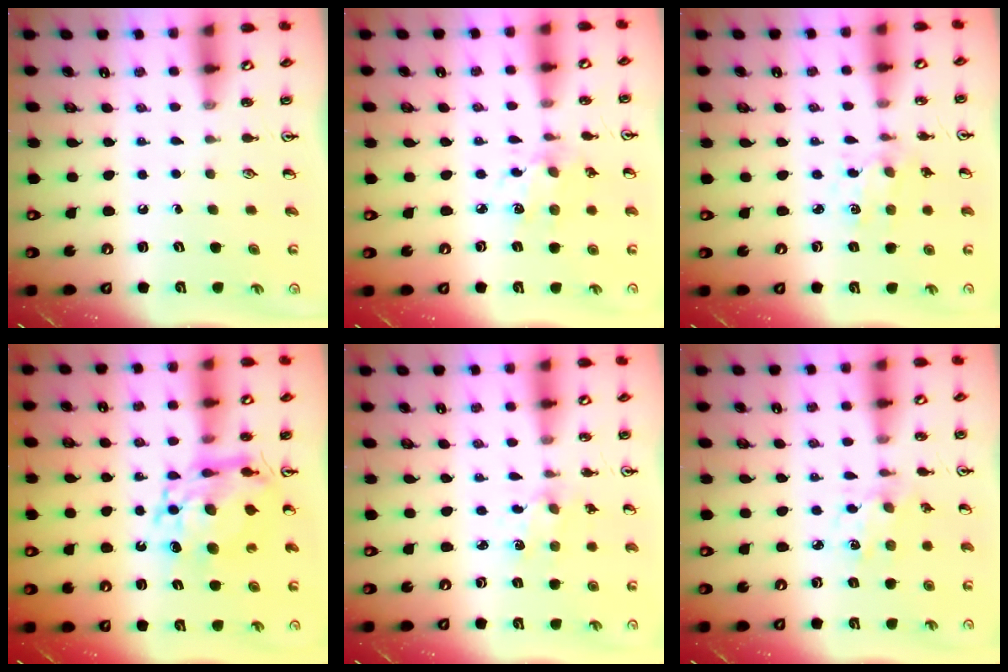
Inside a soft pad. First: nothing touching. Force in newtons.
{"total": 6.8, "press": 6.8, "slide": 0.5}
{"total": 1.7, "press": 1.7, "slide": 0.3}
{"total": 13.6, "press": 13.6, "slide": 1.5}
{"total": 1.7, "press": 1.7, "slide": 0.3}
{"total": 2.7, "press": 2.6, "slide": 0.8}